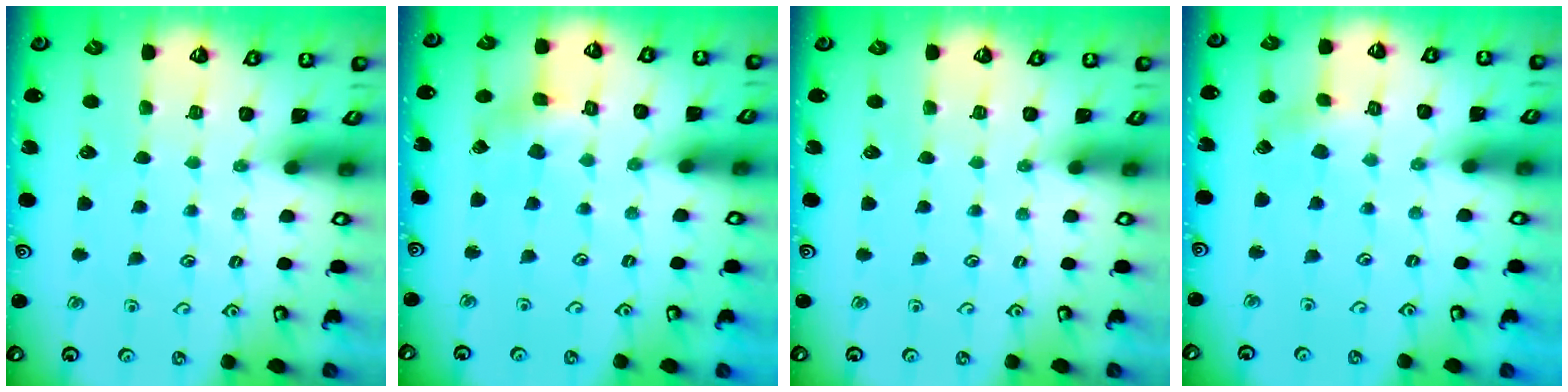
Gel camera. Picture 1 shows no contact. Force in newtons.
{"total": 2.9, "press": 2.9, "slide": 0.3}
{"total": 0.0}
{"total": 2.1, "press": 2.1, "slide": 0.2}